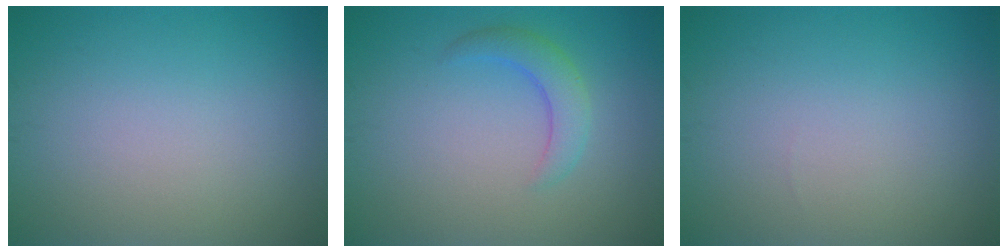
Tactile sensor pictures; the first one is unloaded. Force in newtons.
{"total": 2.5, "press": 2.5, "slide": 0.2}
{"total": 0.0}